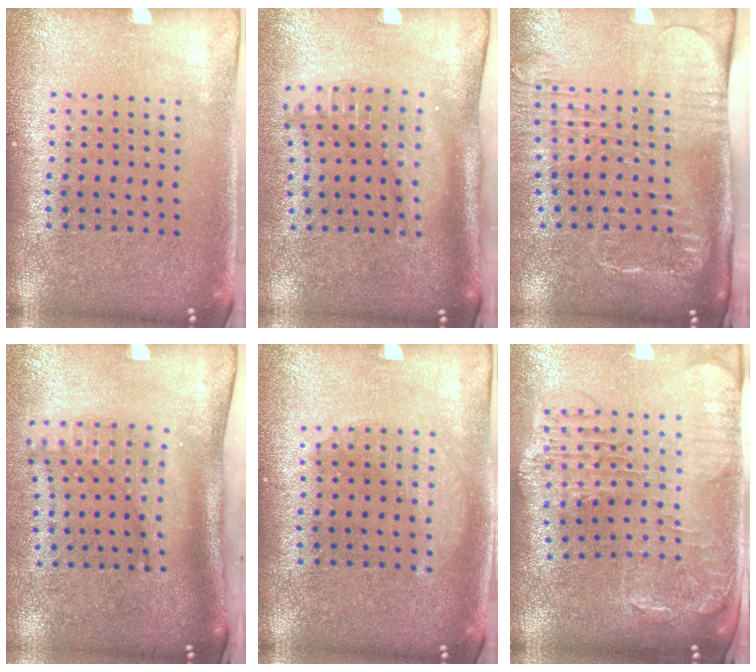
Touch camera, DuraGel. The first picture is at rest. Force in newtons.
{"total": 2.1, "press": 1.5, "slide": 1.4}
{"total": 2.7, "press": 2.1, "slide": 1.7}
{"total": 2.1, "press": 1.5, "slide": 1.4}
{"total": 1.7, "press": 1.7, "slide": 0.4}
{"total": 1.9, "press": 1.8, "slide": 0.7}